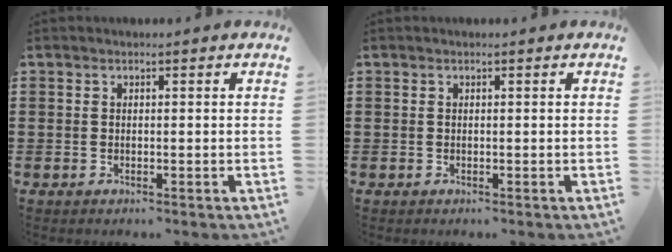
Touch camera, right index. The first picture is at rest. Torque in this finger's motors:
{"motor_torque": [0.00, 0.00, 0.00, 0.00]}